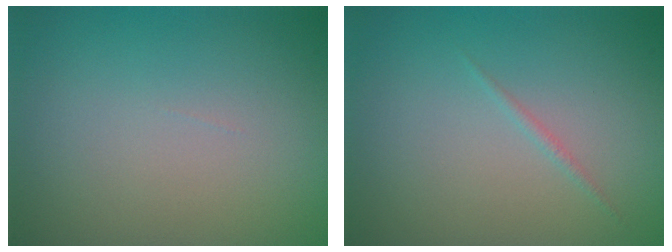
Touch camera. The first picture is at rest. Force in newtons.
{"total": 0.6, "press": 0.6, "slide": 0.0}